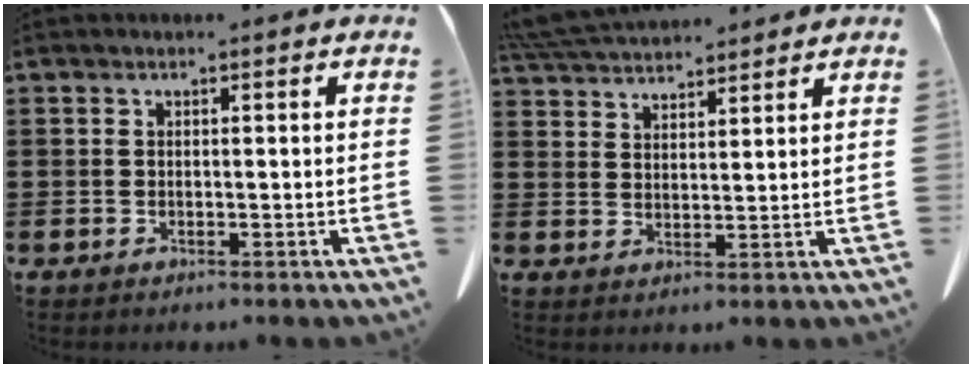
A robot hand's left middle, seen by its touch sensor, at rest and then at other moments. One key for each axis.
{"total": 6.1, "fx": 5.8, "fy": 1.0, "fz": 1.3, "tx": -0.045, "ty": -0.015, "tz": 0.111}